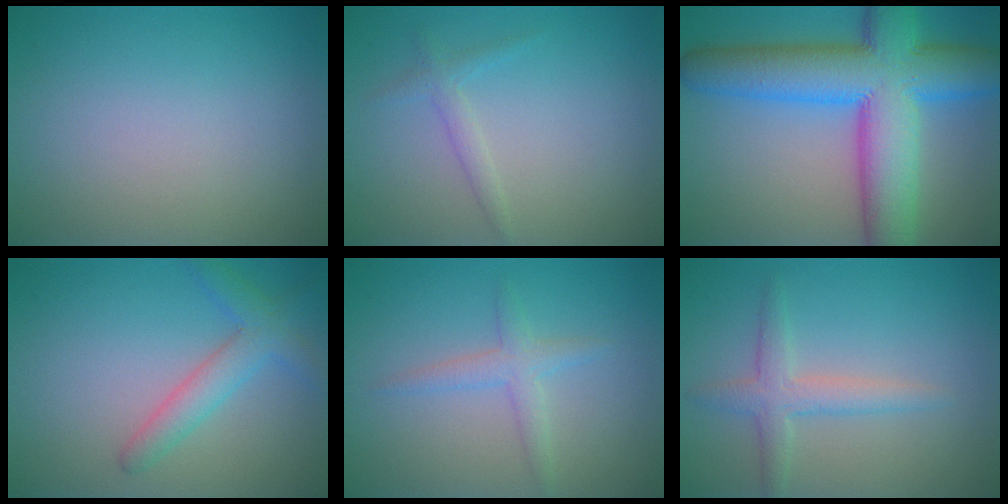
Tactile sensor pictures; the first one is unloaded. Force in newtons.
{"total": 1.3, "press": 1.3, "slide": 0.1}
{"total": 13.3, "press": 13.3, "slide": 0.2}
{"total": 2.2, "press": 2.2, "slide": 0.2}
{"total": 1.9, "press": 1.9, "slide": 0.1}
{"total": 2.7, "press": 2.7, "slide": 0.0}